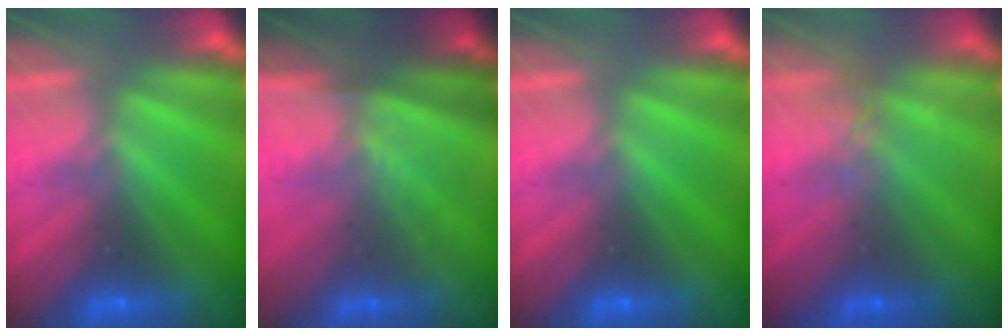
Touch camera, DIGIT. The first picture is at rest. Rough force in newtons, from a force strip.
{"total": 1.3}
{"total": 0.0}
{"total": 3.7}